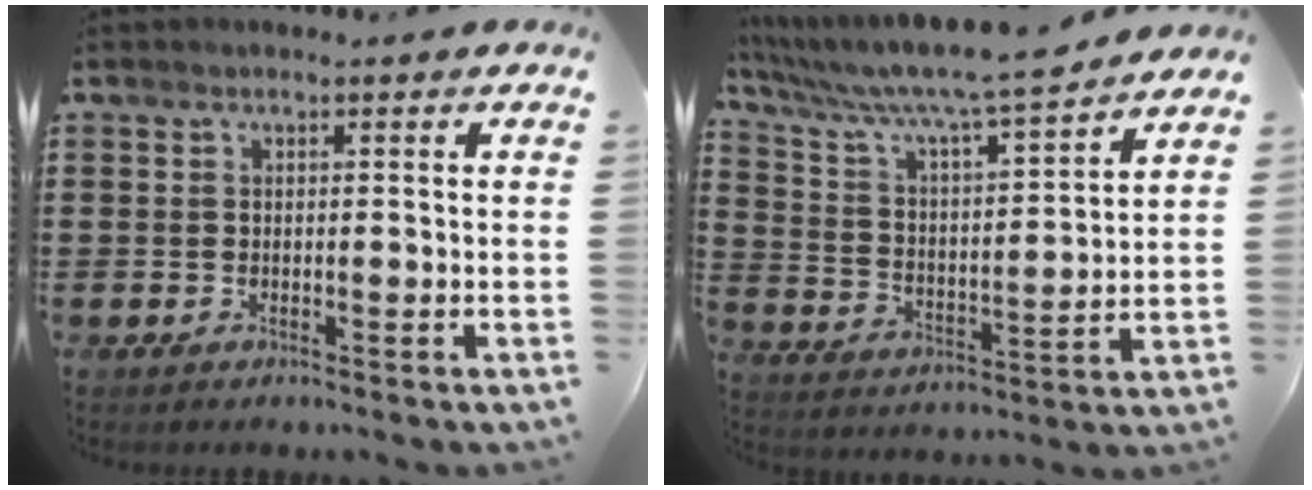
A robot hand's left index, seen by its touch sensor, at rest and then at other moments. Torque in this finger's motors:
{"motor_torque": [0.33, -0.01, 1.05, 0.21]}